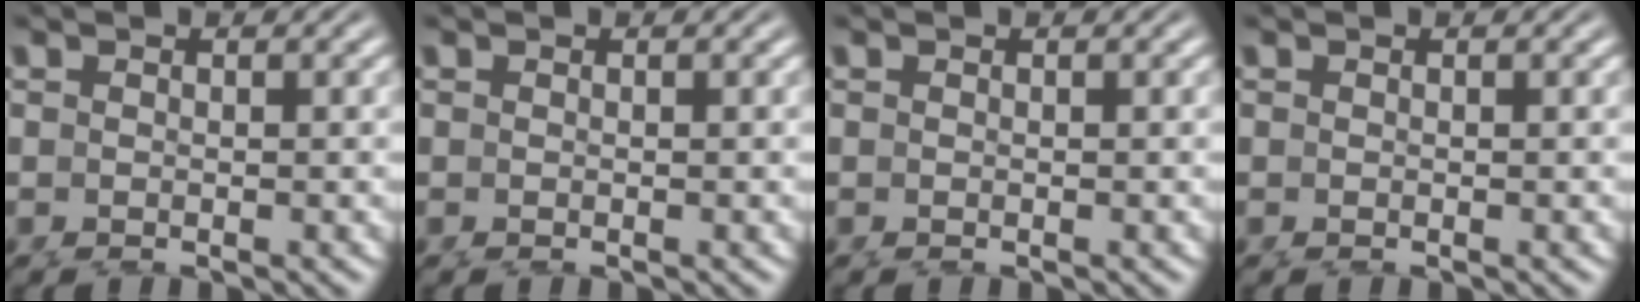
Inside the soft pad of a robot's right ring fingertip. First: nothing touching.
{"total": 0.0}
{"total": 0.0}
{"total": 0.0}